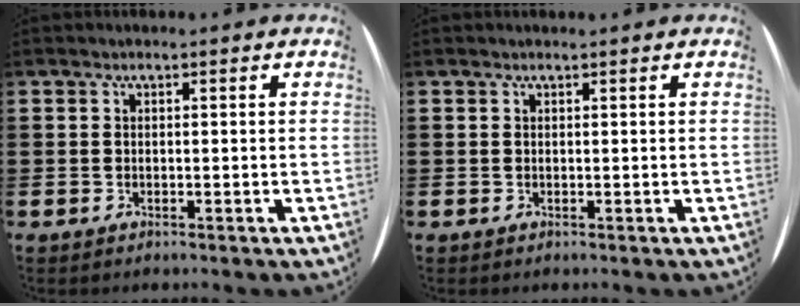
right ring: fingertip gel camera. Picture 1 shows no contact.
{"total": 0.0}